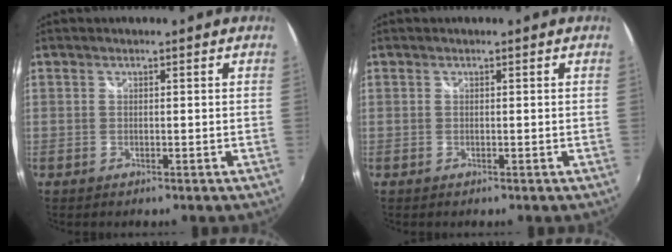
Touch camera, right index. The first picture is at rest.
{"total": 0.0}